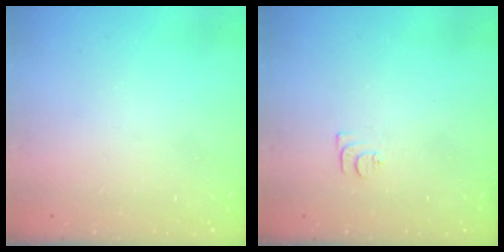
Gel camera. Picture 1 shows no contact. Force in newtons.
{"total": 5.2, "press": 5.1, "slide": 0.6}